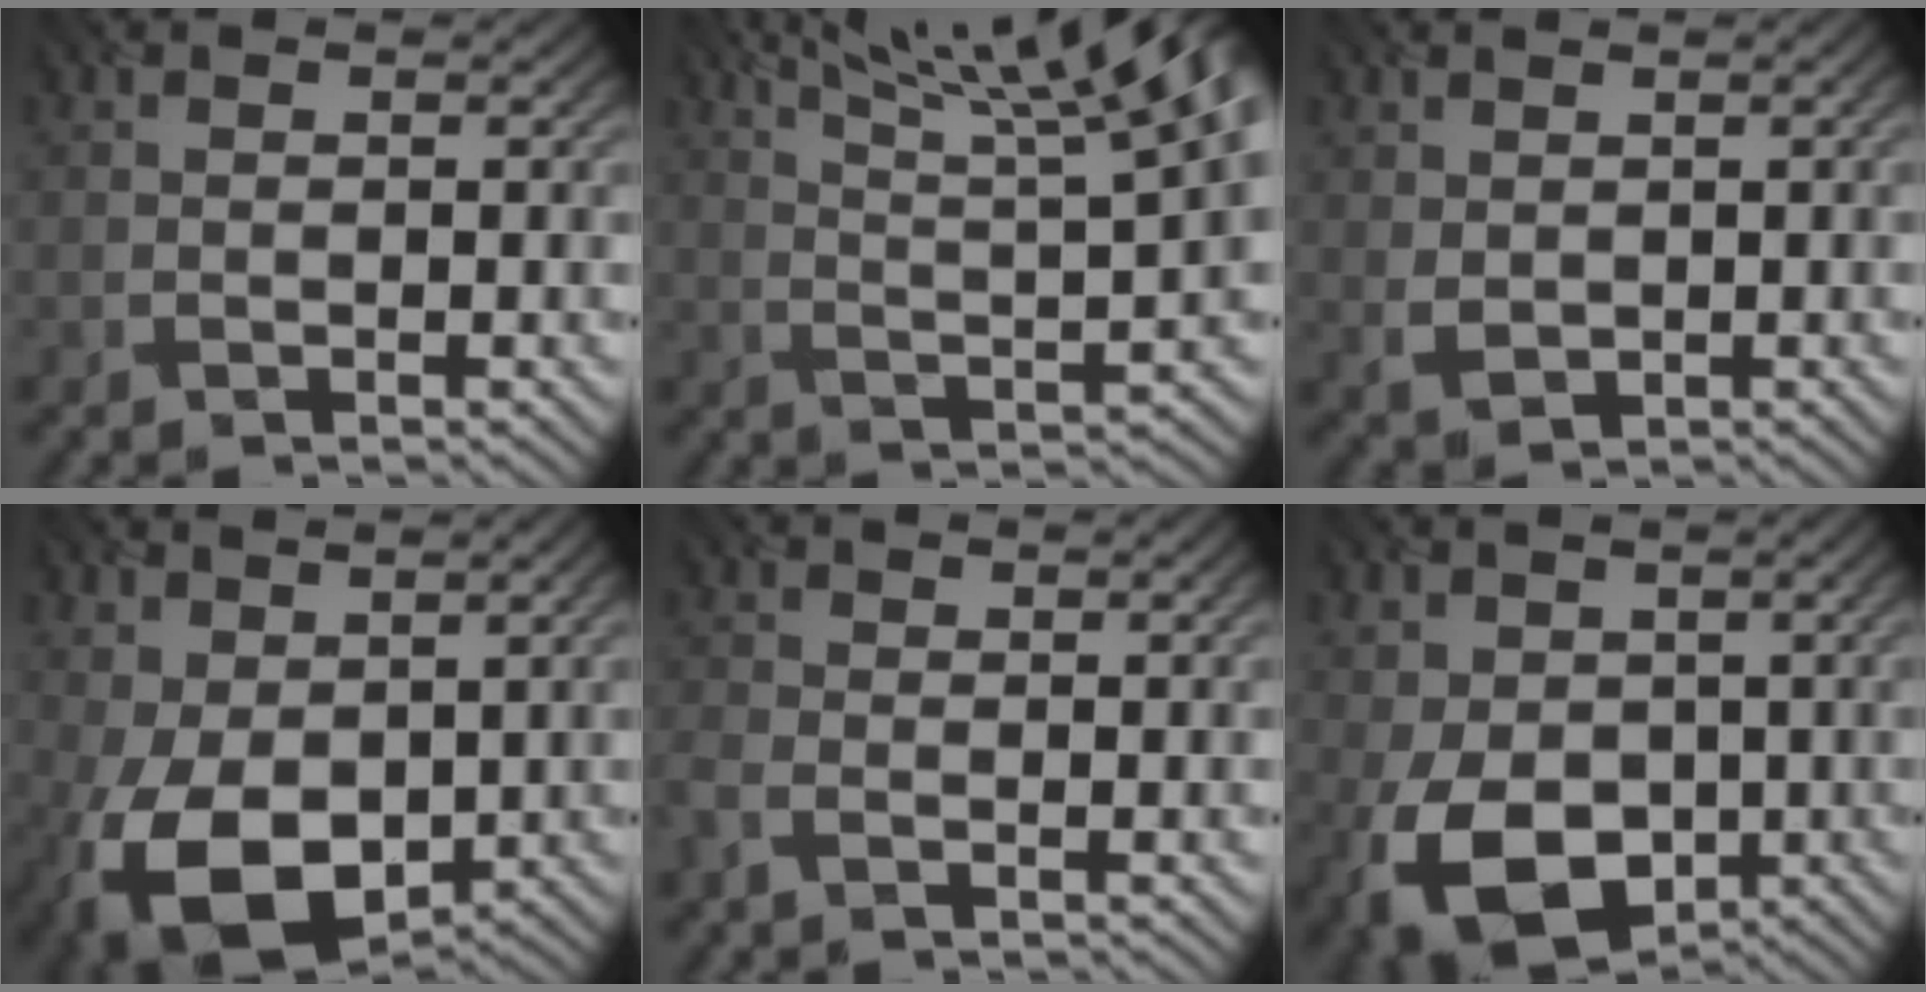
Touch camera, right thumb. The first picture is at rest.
{"total": 14.9, "force": [9.0, 3.4, 11.4], "torque": [-0.154, 0.033, 0.118]}
{"total": 1.8, "force": [0.7, 1.3, 1.1], "torque": [-0.032, -0.002, 0.020]}
{"total": 10.1, "force": [-1.4, 6.4, 7.6], "torque": [-0.189, -0.022, -0.016]}
{"total": 2.6, "force": [-1.4, 0.9, 1.9], "torque": [-0.053, -0.006, -0.035]}
{"total": 10.5, "force": [-2.7, 7.4, 6.9], "torque": [-0.170, -0.021, -0.046]}